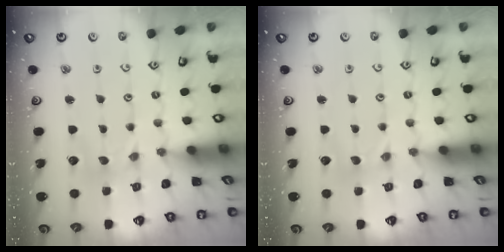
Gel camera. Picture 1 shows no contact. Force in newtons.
{"total": 0.0}